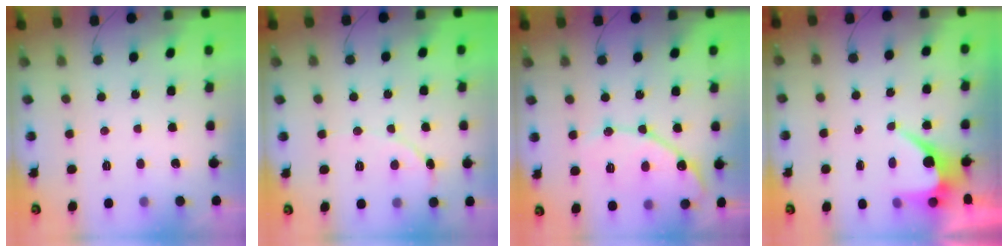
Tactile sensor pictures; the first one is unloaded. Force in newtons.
{"total": 2.1, "press": 2.1, "slide": 0.2}
{"total": 13.7, "press": 13.7, "slide": 1.1}
{"total": 6.7, "press": 6.7, "slide": 0.2}